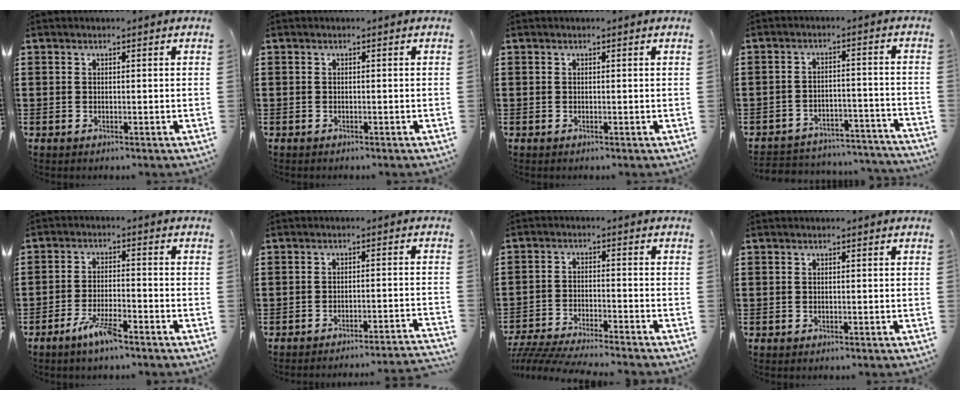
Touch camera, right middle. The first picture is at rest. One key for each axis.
{"total": 0.0}
{"total": 0.0}
{"total": 4.1, "fx": -4.0, "fy": 0.6, "fz": 0.4, "tx": -0.019, "ty": 0.002, "tz": -0.088}
{"total": 5.1, "fx": -3.5, "fy": 0.8, "fz": 3.6, "tx": -0.078, "ty": -0.002, "tz": -0.067}
{"total": 2.4, "fx": -2.3, "fy": -0.5, "fz": 0.5, "tx": -0.011, "ty": 0.000, "tz": -0.049}
{"total": 4.8, "fx": -4.7, "fy": -0.1, "fz": 1.0, "tx": -0.031, "ty": -0.010, "tz": -0.097}
{"total": 0.0}